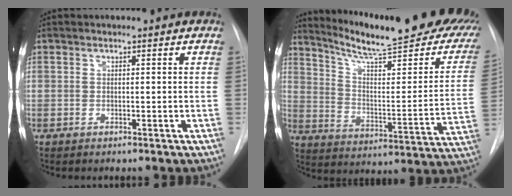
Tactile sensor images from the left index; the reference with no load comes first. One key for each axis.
{"total": 26.3, "fx": 21.6, "fy": 3.8, "fz": 14.5, "tx": -0.207, "ty": -0.058, "tz": 0.283}